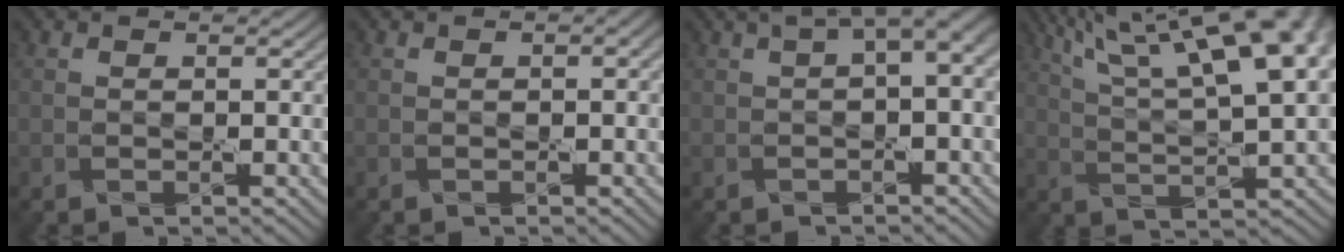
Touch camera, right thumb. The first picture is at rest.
{"total": 0.8, "force": [0.2, 0.3, 0.7], "torque": [-0.012, 0.003, 0.001]}
{"total": 4.8, "force": [1.3, 1.3, 4.4], "torque": [-0.063, 0.019, 0.021]}
{"total": 18.6, "force": [9.4, 5.7, 15.0], "torque": [-0.252, 0.043, 0.140]}